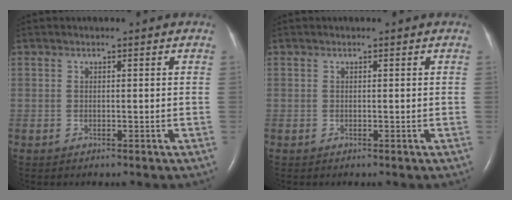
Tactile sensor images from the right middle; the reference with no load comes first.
{"total": 0.0}